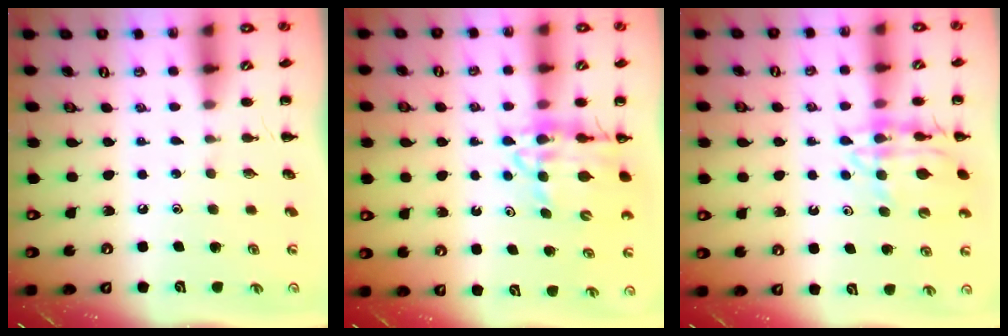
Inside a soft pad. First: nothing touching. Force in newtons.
{"total": 13.5, "press": 12.9, "slide": 3.9}
{"total": 13.1, "press": 13.0, "slide": 2.2}